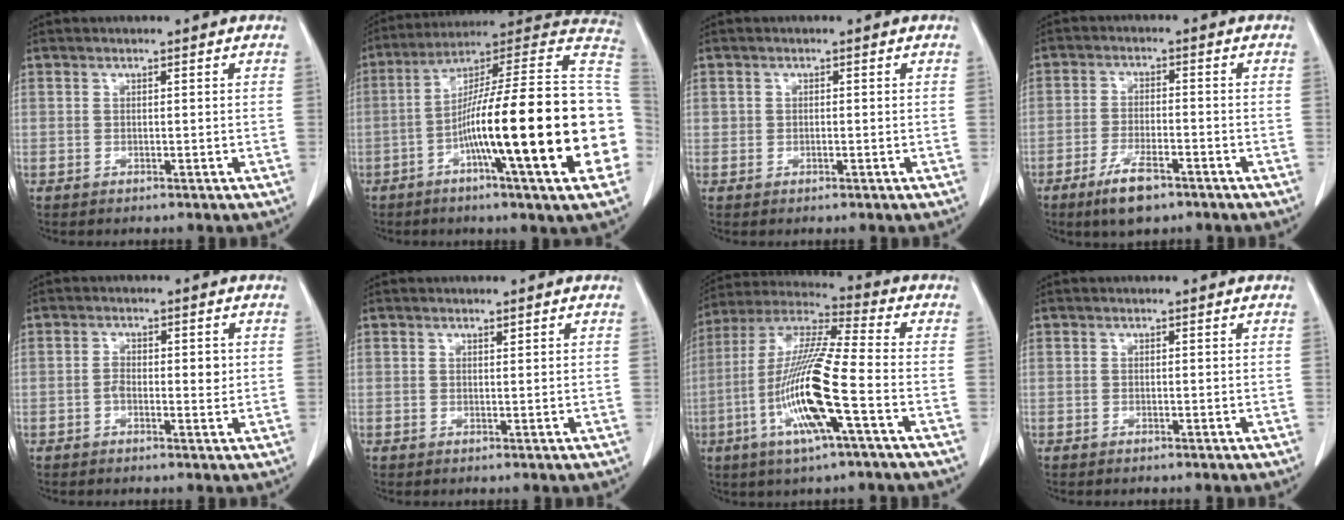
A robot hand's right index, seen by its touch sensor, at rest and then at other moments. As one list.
[{"total": 27.6, "force": [-5.3, 1.4, 27.0], "torque": [-0.312, 0.009, -0.098]}, {"total": 0.6, "force": [0.0, 0.6, 0.1], "torque": [0.004, 0.003, -0.001]}, {"total": 6.4, "force": [-4.2, 1.8, 4.5], "torque": [-0.091, -0.008, -0.070]}, {"total": 3.3, "force": [-0.2, 1.6, 2.9], "torque": [-0.043, 0.005, -0.003]}, {"total": 0.5, "force": [0.4, 0.1, 0.3], "torque": [-0.008, -0.004, 0.006]}, {"total": 15.4, "force": [-4.8, 0.5, 14.7], "torque": [-0.302, -0.009, -0.097]}, {"total": 0.0}]